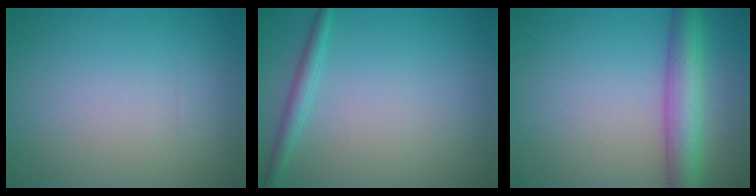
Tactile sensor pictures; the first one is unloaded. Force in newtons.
{"total": 1.6, "press": 1.6, "slide": 0.0}
{"total": 5.7, "press": 5.7, "slide": 0.2}